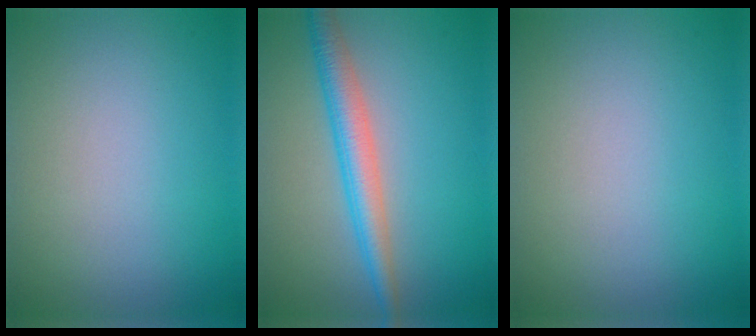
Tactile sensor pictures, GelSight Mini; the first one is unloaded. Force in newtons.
{"total": 3.9, "press": 3.9, "slide": 0.1}
{"total": 0.0}